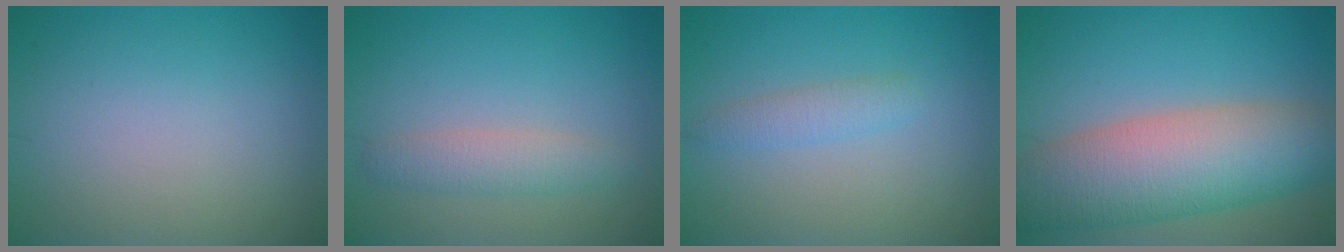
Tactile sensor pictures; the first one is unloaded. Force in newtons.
{"total": 2.4, "press": 2.4, "slide": 0.0}
{"total": 1.7, "press": 1.7, "slide": 0.1}
{"total": 10.4, "press": 10.4, "slide": 0.5}